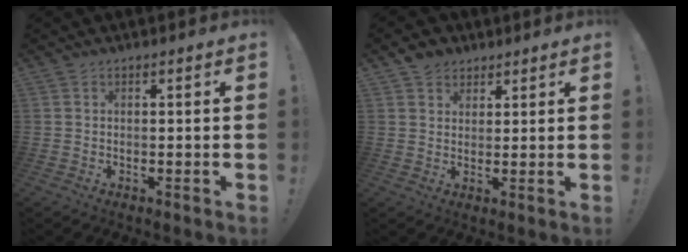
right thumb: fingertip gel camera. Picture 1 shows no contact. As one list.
[{"total": 5.0, "force": [3.2, 3.7, 1.0], "torque": [-0.016, -0.014, 0.061]}]